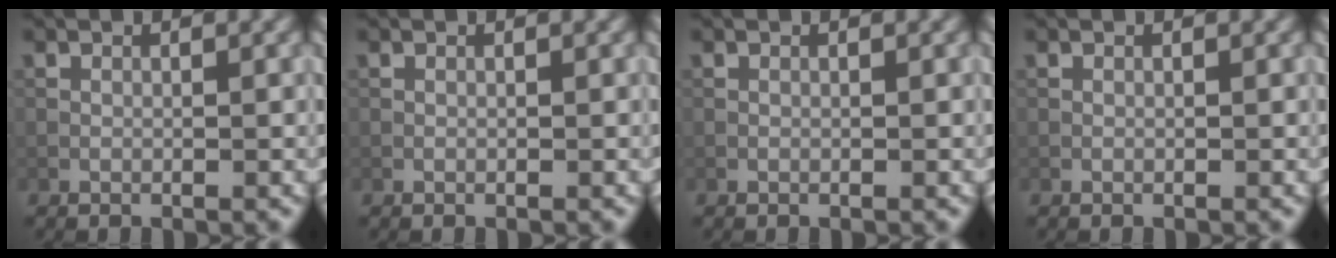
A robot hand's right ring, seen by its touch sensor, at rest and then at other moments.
{"total": 0.0}
{"total": 0.0}
{"total": 0.0}